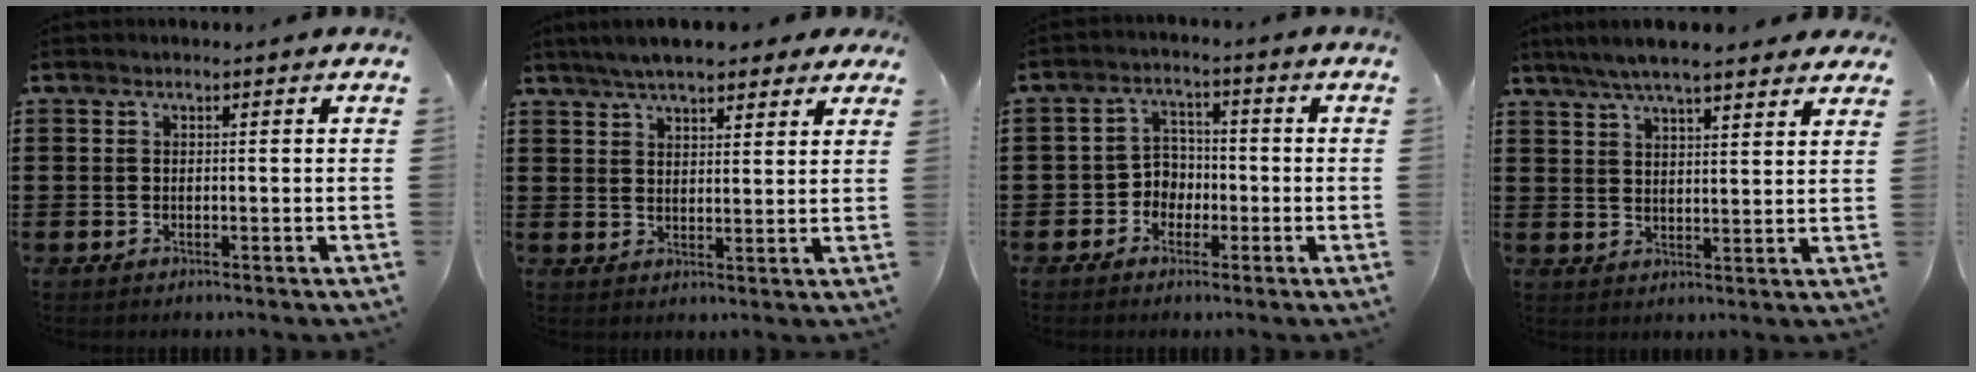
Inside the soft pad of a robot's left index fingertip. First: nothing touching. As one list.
[{"total": 5.8, "force": [5.0, 1.5, 2.5], "torque": [-0.063, 0.000, 0.092]}, {"total": 3.9, "force": [-1.9, 3.2, 0.9], "torque": [-0.031, 0.009, -0.043]}, {"total": 6.2, "force": [5.5, 0.8, 2.8], "torque": [-0.071, -0.011, 0.099]}]